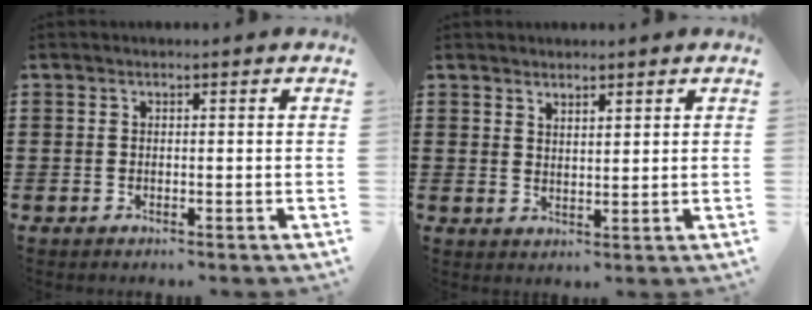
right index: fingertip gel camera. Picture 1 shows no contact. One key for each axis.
{"total": 1.8, "fx": 1.8, "fy": 0.4, "fz": 0.2, "tx": -0.007, "ty": 0.004, "tz": 0.034}